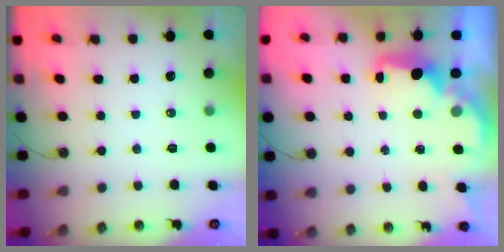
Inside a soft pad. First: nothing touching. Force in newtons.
{"total": 2.3, "press": 2.2, "slide": 0.7}